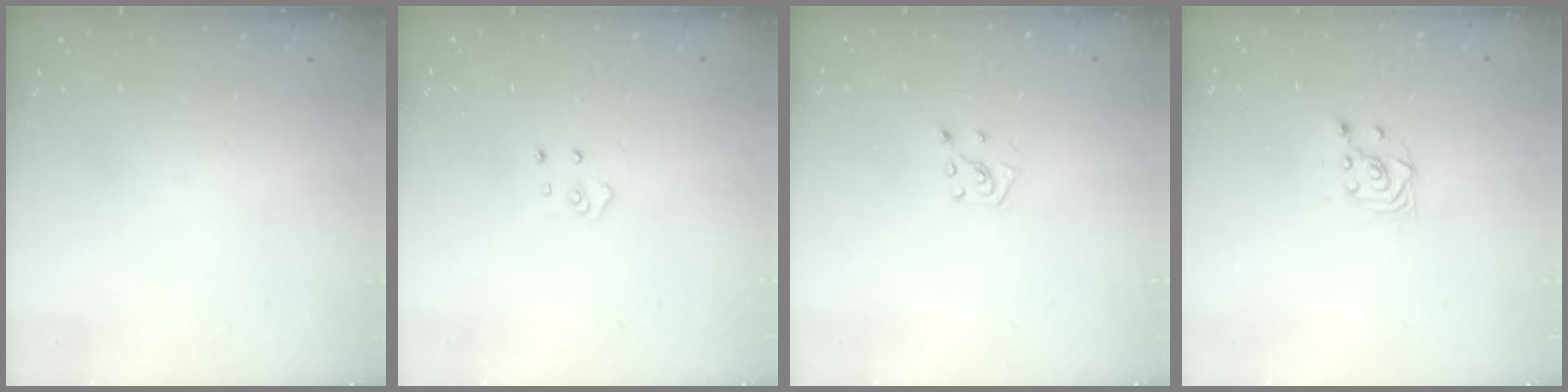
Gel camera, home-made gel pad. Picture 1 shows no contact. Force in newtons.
{"total": 3.9, "press": 3.8, "slide": 0.4}
{"total": 5.2, "press": 5.2, "slide": 0.5}
{"total": 3.2, "press": 3.1, "slide": 0.9}